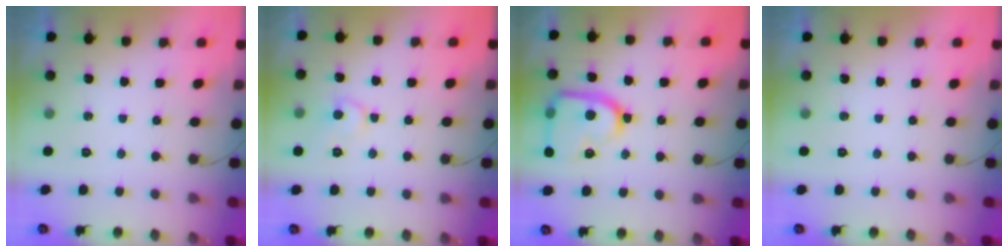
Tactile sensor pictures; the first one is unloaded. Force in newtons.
{"total": 7.4, "press": 7.4, "slide": 0.7}
{"total": 17.6, "press": 17.5, "slide": 1.4}
{"total": 0.0}